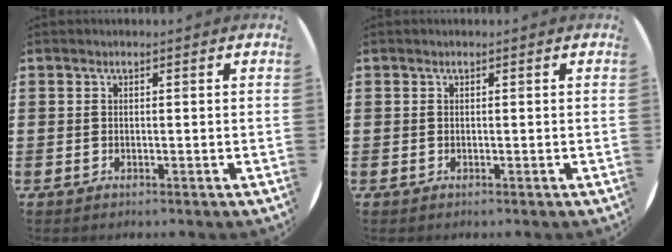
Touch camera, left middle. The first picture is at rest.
{"total": 0.0}